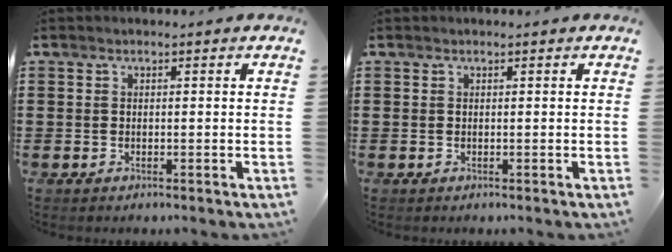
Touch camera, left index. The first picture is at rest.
{"total": 0.0}